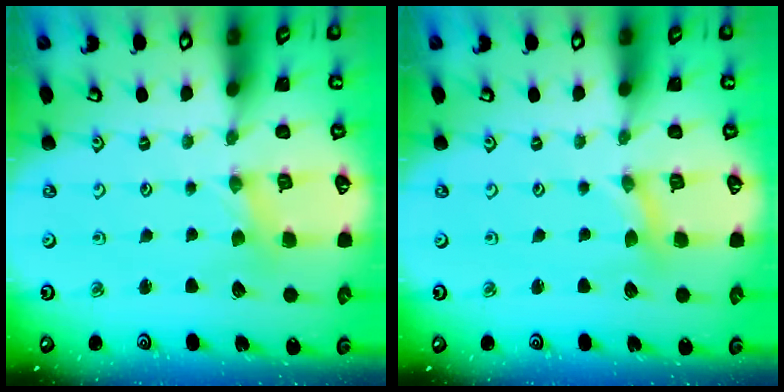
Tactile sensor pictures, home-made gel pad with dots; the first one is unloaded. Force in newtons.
{"total": 0.0}